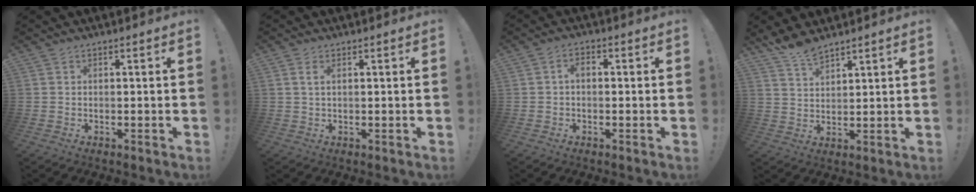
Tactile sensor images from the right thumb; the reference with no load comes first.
{"total": 2.0, "force": [0.7, 0.6, 1.8], "torque": [-0.032, -0.001, 0.012]}
{"total": 2.0, "force": [-0.5, 1.0, 1.7], "torque": [-0.037, 0.009, -0.010]}
{"total": 6.0, "force": [5.5, 1.2, 2.1], "torque": [-0.044, -0.037, 0.102]}